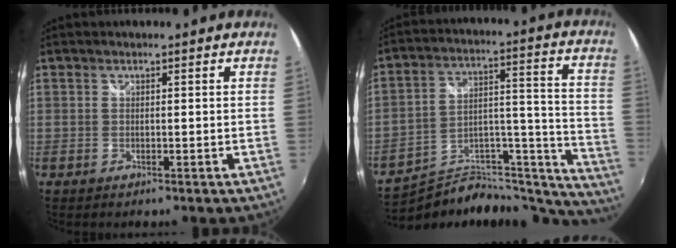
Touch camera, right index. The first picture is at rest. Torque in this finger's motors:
{"motor_torque": [-0.40, -0.15, -1.05, -0.21]}